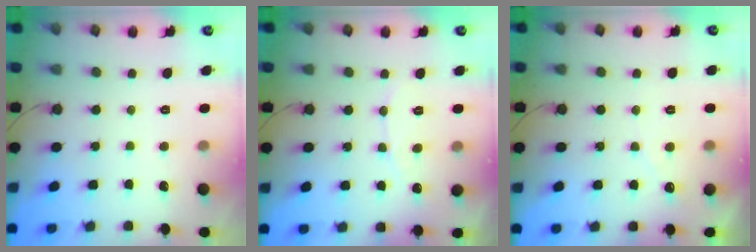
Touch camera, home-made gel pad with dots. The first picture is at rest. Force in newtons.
{"total": 4.9, "press": 4.9, "slide": 0.4}
{"total": 3.3, "press": 3.3, "slide": 0.1}